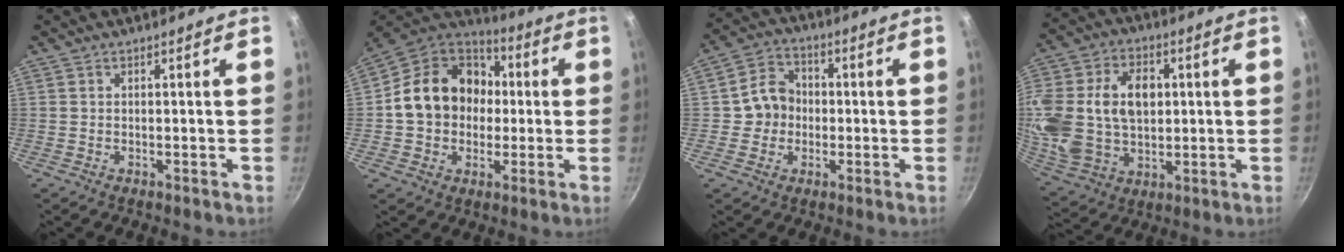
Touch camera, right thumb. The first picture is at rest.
{"total": 18.5, "force": [0.8, 15.2, 10.4], "torque": [-0.150, 0.037, 0.002]}
{"total": 7.6, "force": [-0.5, 6.9, 3.2], "torque": [-0.016, 0.018, -0.024]}
{"total": 23.3, "force": [2.9, 16.4, 16.3], "torque": [-0.334, 0.019, 0.059]}